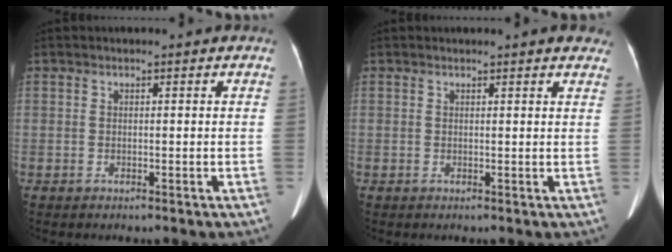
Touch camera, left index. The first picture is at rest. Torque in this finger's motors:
{"motor_torque": [-0.18, -0.07, -0.02, -0.01]}